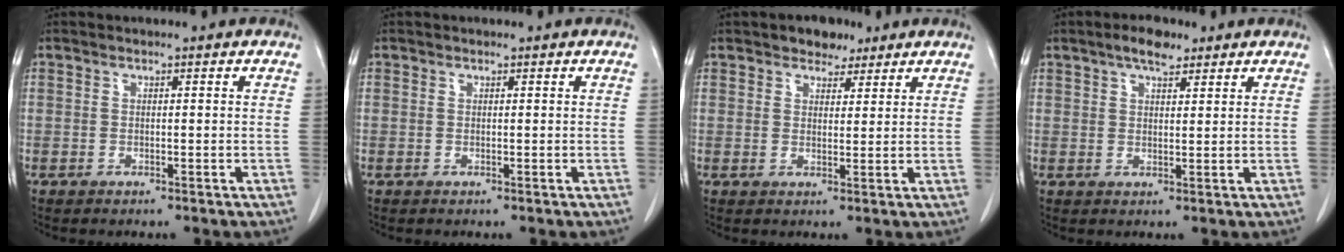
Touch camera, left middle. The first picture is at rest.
{"total": 0.0}
{"total": 4.0, "force": [3.0, 2.2, 1.4], "torque": [-0.020, 0.006, 0.050]}
{"total": 4.3, "force": [3.1, 1.6, 2.6], "torque": [-0.048, 0.007, 0.051]}